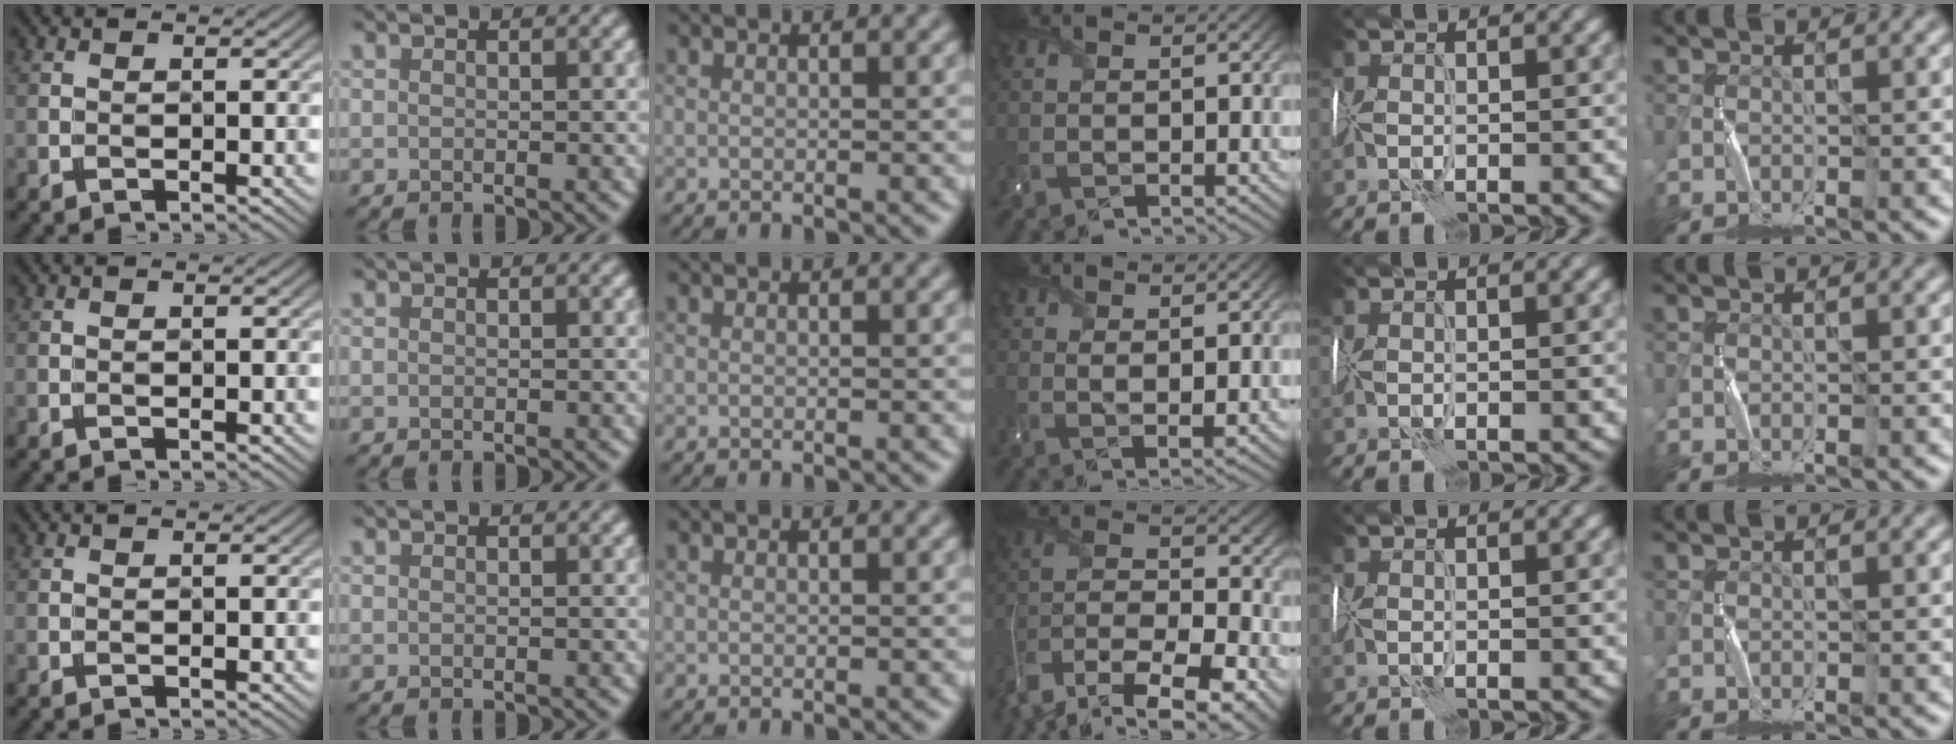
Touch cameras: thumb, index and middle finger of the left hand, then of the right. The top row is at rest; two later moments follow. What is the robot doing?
{"motion": "wrap", "object": "sponge"}